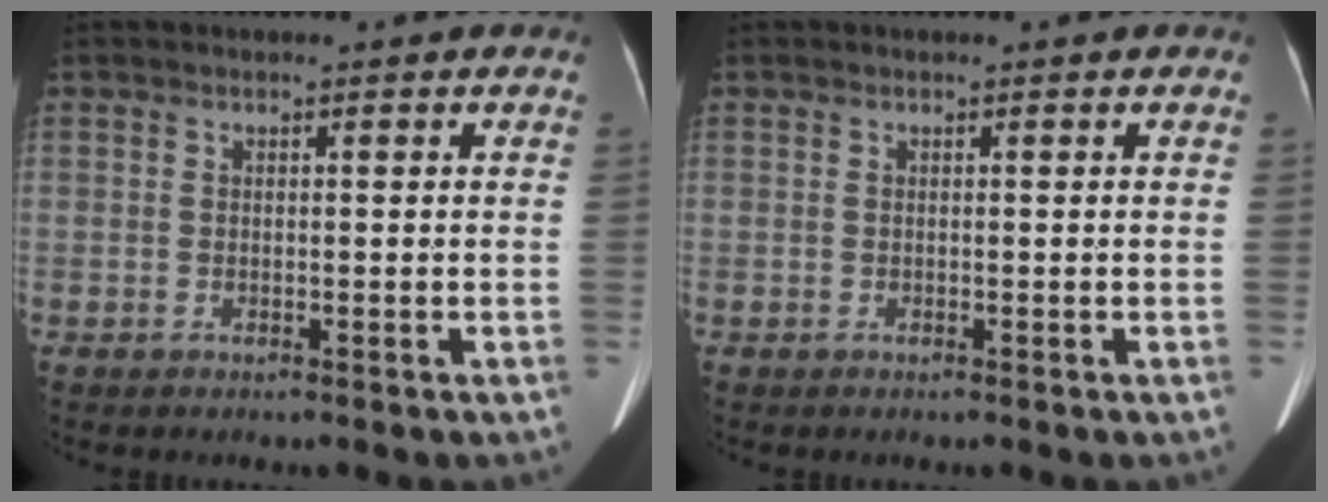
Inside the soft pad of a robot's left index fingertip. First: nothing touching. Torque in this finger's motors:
{"motor_torque": [-0.03, 0.03, 0.00, 0.00]}